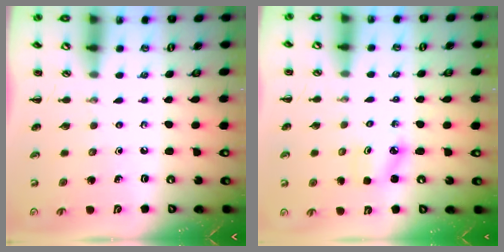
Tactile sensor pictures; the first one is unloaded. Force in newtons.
{"total": 2.8, "press": 2.7, "slide": 0.4}